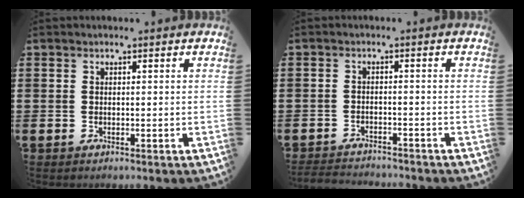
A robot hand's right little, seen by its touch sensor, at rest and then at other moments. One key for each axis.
{"total": 2.1, "fx": -2.1, "fy": 0.0, "fz": -0.2, "tx": -0.001, "ty": 0.002, "tz": -0.046}